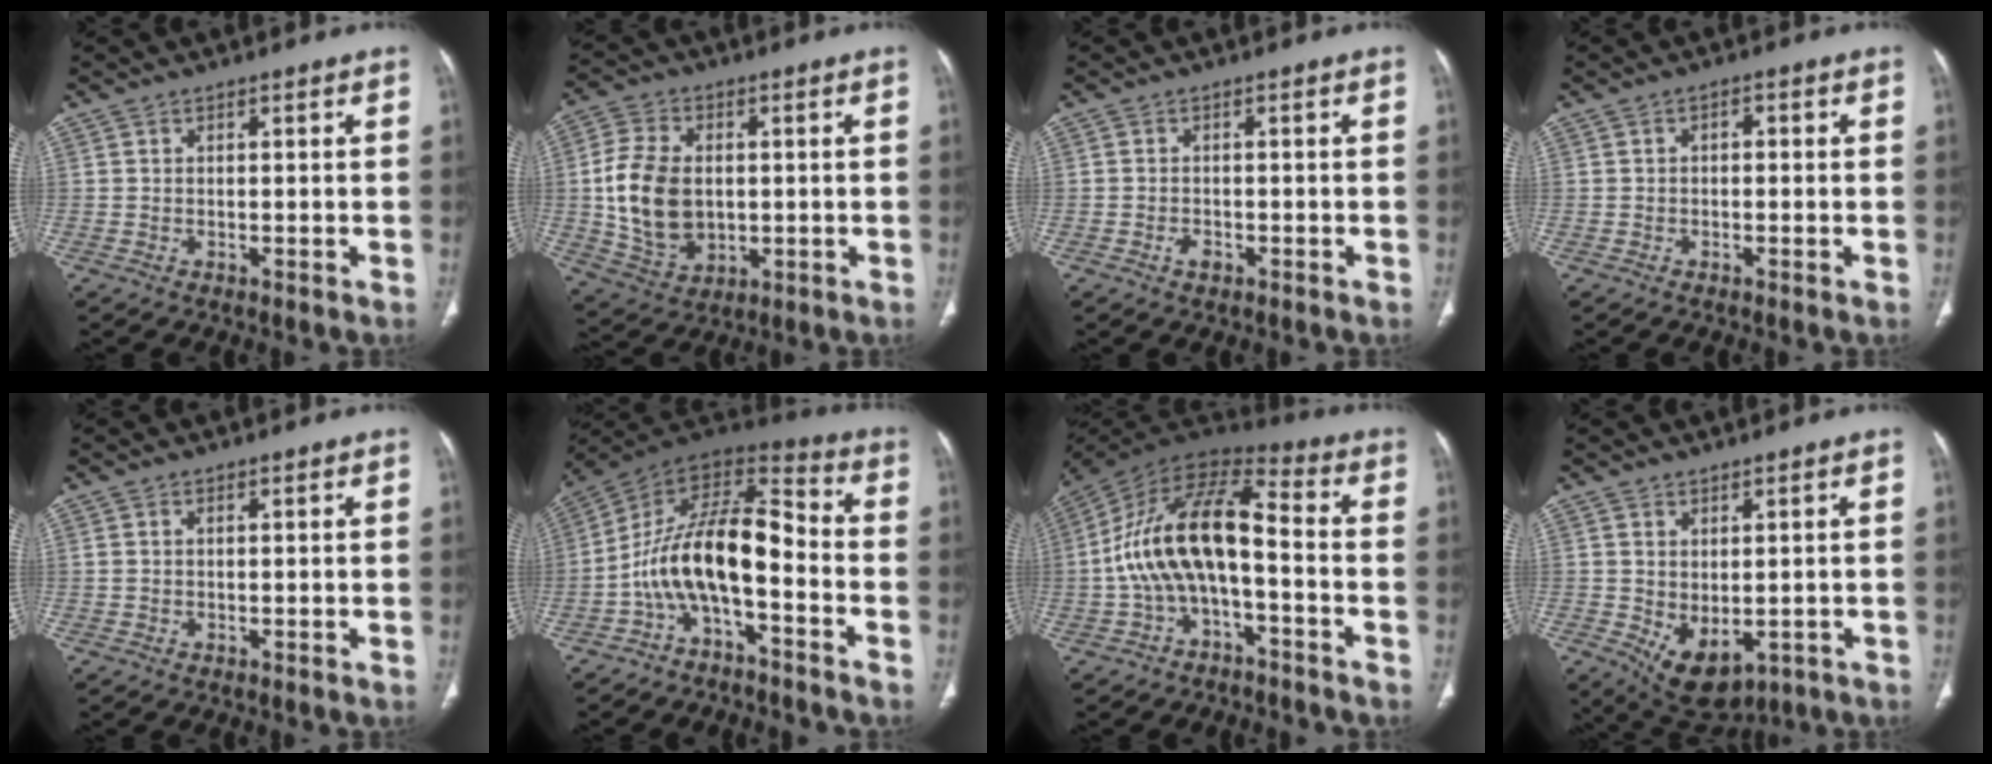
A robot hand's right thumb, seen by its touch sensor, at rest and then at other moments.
{"total": 14.1, "force": [0.1, 9.8, 10.1], "torque": [-0.185, -0.002, 0.014]}
{"total": 1.7, "force": [-0.9, 1.0, 1.1], "torque": [-0.019, 0.004, -0.016]}
{"total": 1.5, "force": [-0.1, 1.0, 1.1], "torque": [-0.008, 0.007, -0.007]}
{"total": 0.6, "force": [0.1, 0.4, 0.4], "torque": [-0.013, 0.008, 0.006]}
{"total": 15.0, "force": [-4.8, 6.3, 12.7], "torque": [-0.217, 0.095, -0.093]}
{"total": 16.2, "force": [-3.1, 7.6, 13.9], "torque": [-0.257, 0.071, -0.061]}
{"total": 8.3, "force": [-2.0, 4.9, 6.3], "torque": [-0.086, -0.002, -0.004]}